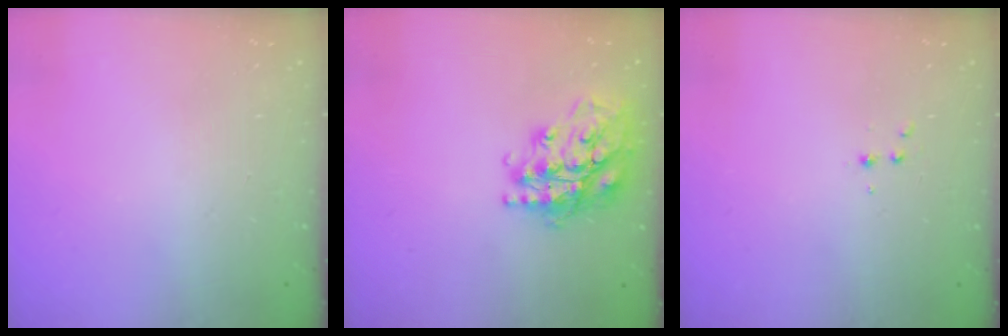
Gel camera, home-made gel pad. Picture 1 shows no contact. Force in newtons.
{"total": 20.3, "press": 20.3, "slide": 1.6}
{"total": 3.2, "press": 3.1, "slide": 1.0}